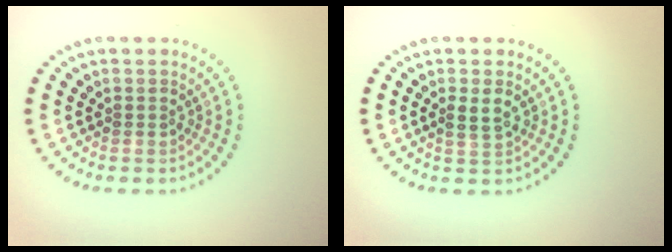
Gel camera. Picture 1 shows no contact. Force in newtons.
{"total": 1.8, "press": 1.7, "slide": 0.6}